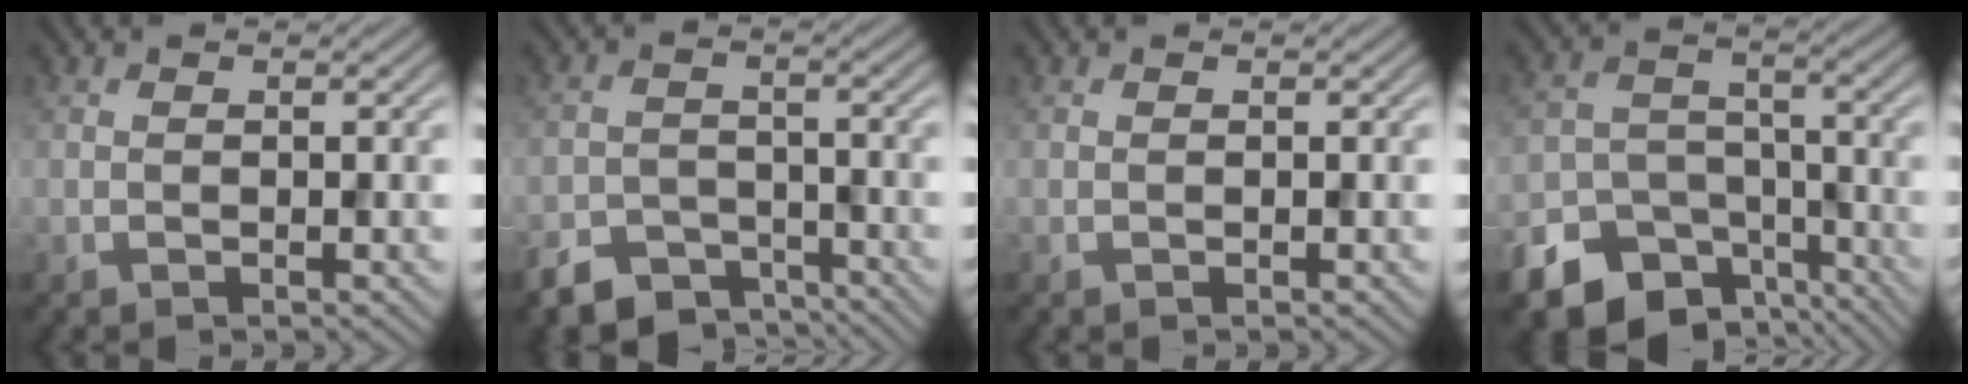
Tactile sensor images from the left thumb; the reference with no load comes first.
{"total": 5.9, "force": [-4.8, 2.9, 1.8], "torque": [-0.036, -0.008, -0.092]}
{"total": 0.0}
{"total": 12.9, "force": [-8.8, 8.6, 3.9], "torque": [-0.104, -0.035, -0.138]}